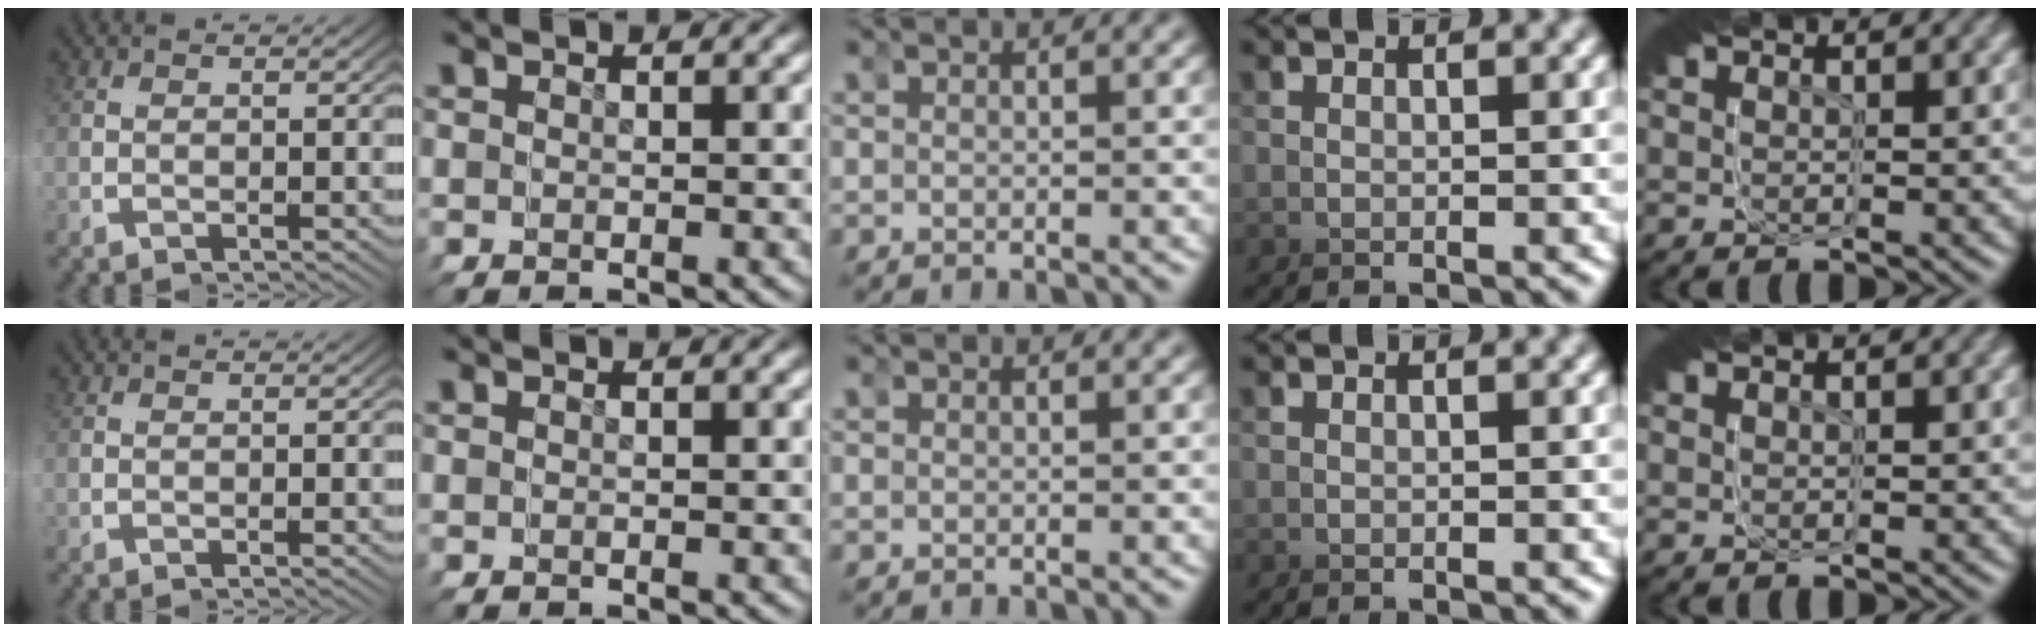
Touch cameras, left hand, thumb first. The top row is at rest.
{}